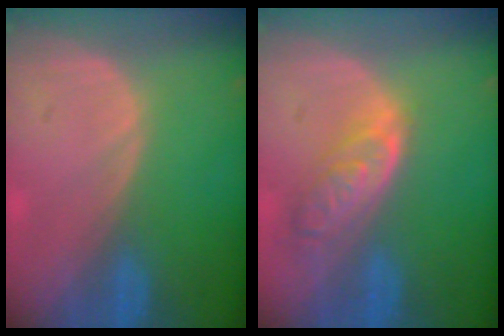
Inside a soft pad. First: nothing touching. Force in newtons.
{"total": 6.3, "press": 5.7, "slide": 2.7}